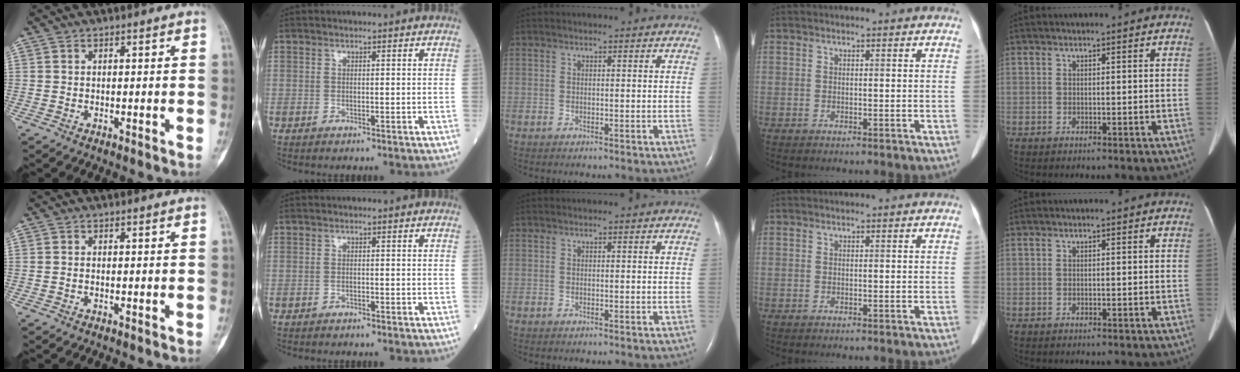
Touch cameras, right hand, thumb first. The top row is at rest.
{}